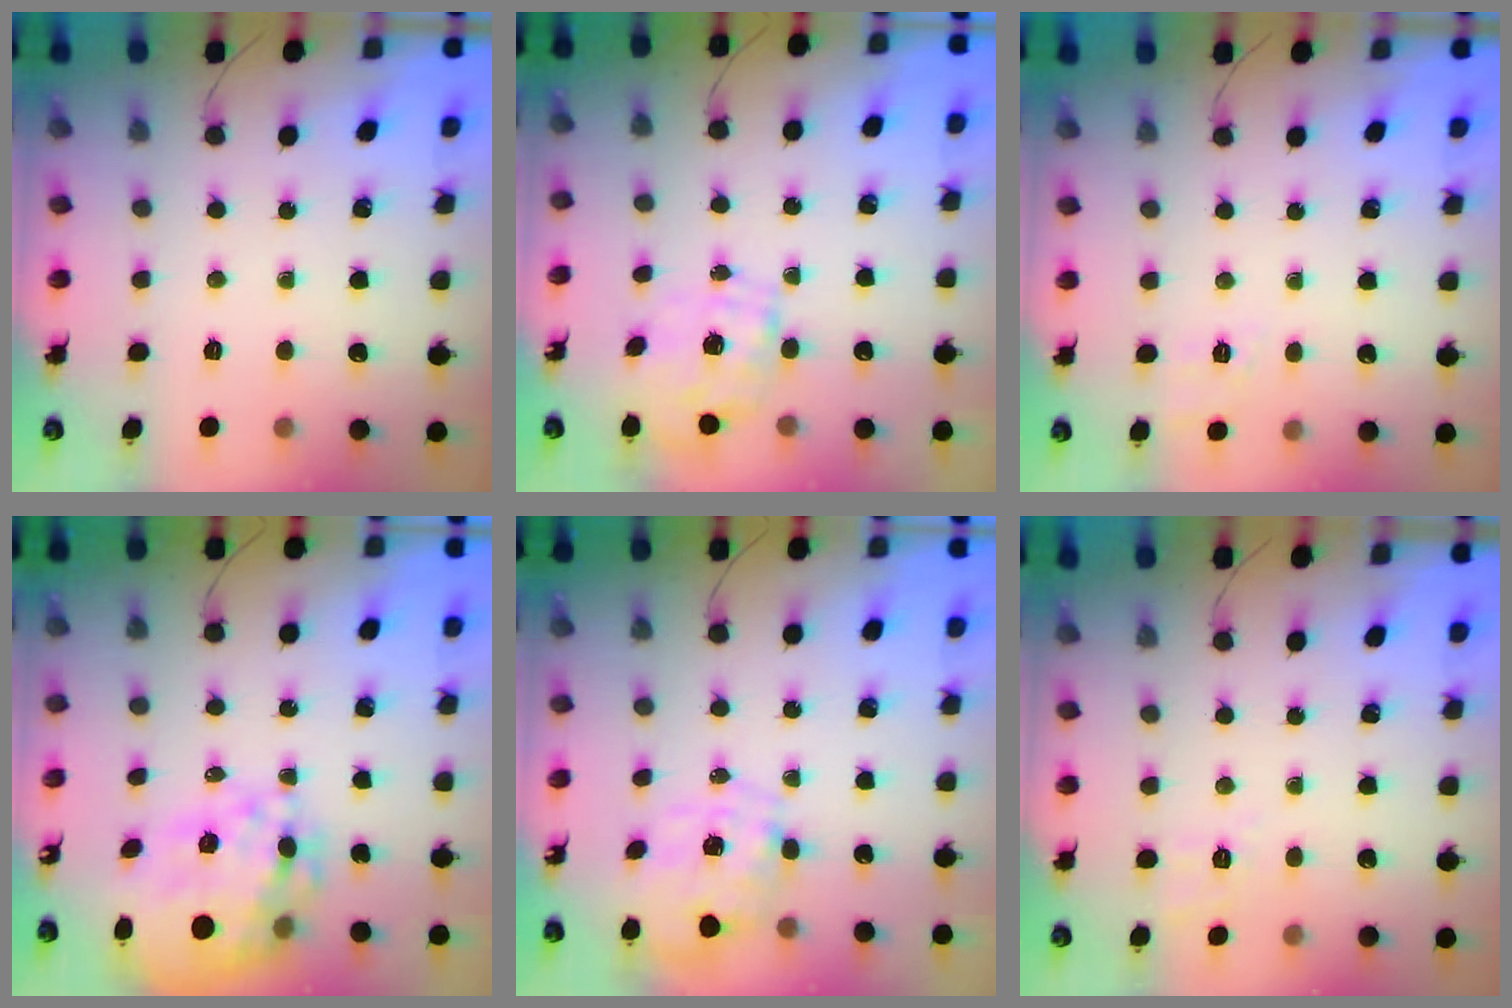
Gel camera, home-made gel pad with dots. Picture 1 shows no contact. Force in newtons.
{"total": 1.6, "press": 1.5, "slide": 0.6}
{"total": 2.0, "press": 1.1, "slide": 1.7}
{"total": 14.8, "press": 13.9, "slide": 5.2}
{"total": 2.1, "press": 1.8, "slide": 1.0}
{"total": 1.9, "press": 0.7, "slide": 1.7}